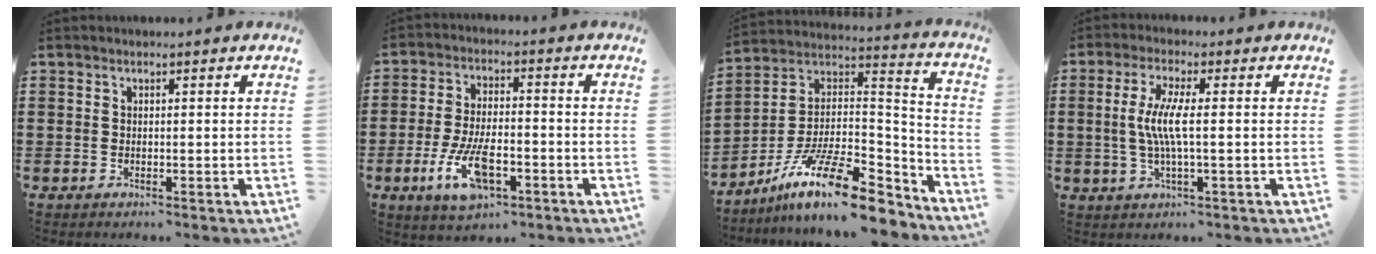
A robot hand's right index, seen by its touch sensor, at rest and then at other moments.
{"total": 9.1, "force": [-3.8, 3.7, 7.3], "torque": [-0.162, -0.007, -0.070]}
{"total": 15.9, "force": [-10.9, 4.6, 10.6], "torque": [-0.195, 0.030, -0.191]}
{"total": 6.0, "force": [-0.2, 0.5, 6.0], "torque": [-0.132, -0.014, -0.015]}